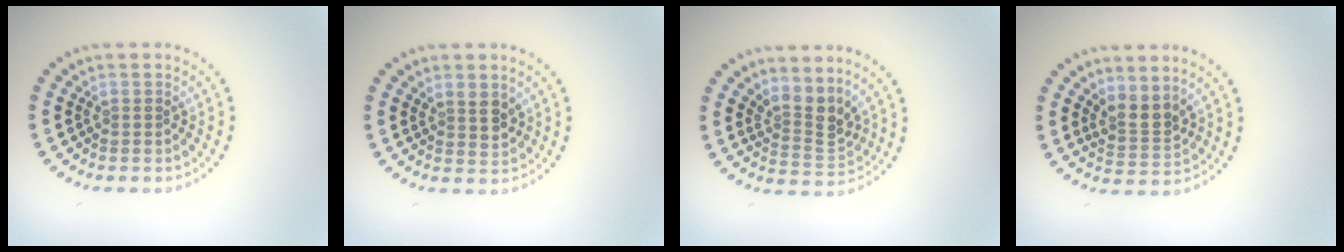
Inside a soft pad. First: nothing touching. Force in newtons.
{"total": 1.9, "press": 1.7, "slide": 0.9}
{"total": 3.1, "press": 2.2, "slide": 2.2}
{"total": 2.6, "press": 2.0, "slide": 1.6}